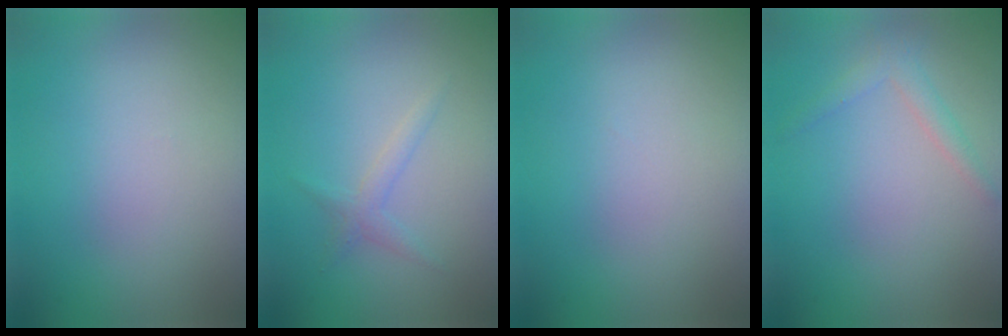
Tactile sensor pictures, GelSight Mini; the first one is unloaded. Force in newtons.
{"total": 1.3, "press": 1.3, "slide": 0.1}
{"total": 0.0}
{"total": 1.5, "press": 1.5, "slide": 0.1}